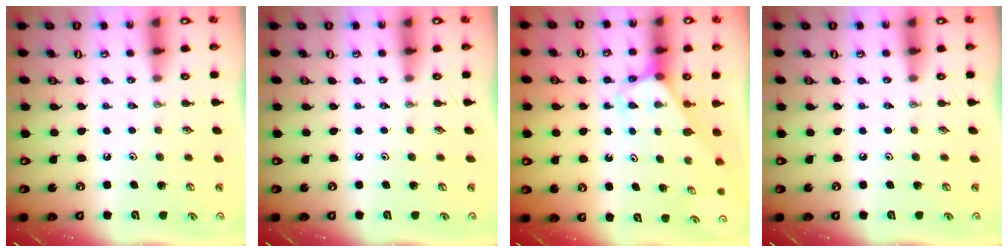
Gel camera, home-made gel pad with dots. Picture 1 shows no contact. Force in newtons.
{"total": 0.0}
{"total": 3.1, "press": 3.1, "slide": 0.2}
{"total": 0.0}